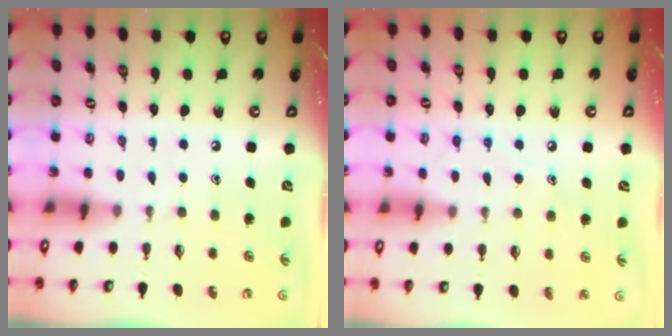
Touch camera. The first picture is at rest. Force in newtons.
{"total": 7.3, "press": 7.2, "slide": 0.7}